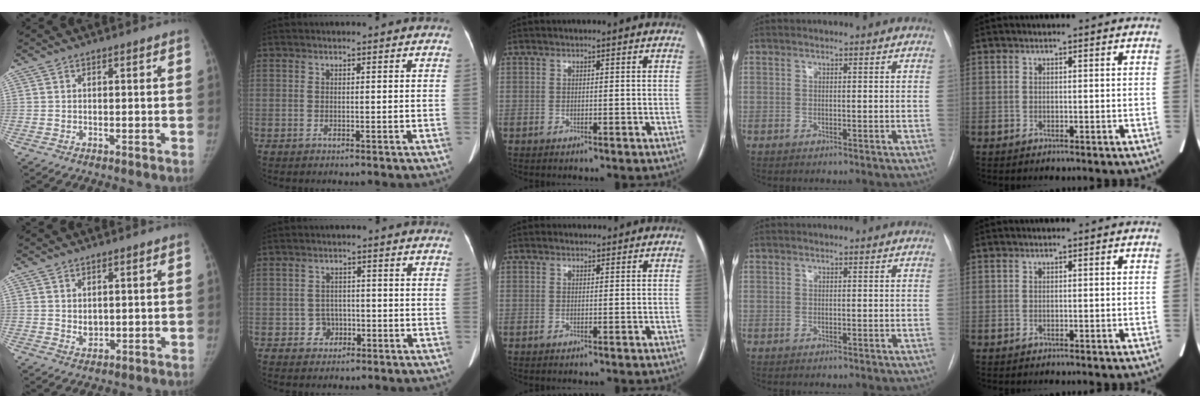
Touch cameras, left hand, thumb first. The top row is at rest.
{"thumb": {"total": 2.3, "force": [0.6, 1.7, 1.3], "torque": [-0.014, -0.010, 0.017]}, "index": {"total": 2.8, "force": [-1.1, 2.5, 0.5], "torque": [-0.003, 0.010, -0.017]}, "middle": {"total": 1.1, "force": [1.0, 0.5, 0.0], "torque": [-0.004, 0.007, 0.013]}}